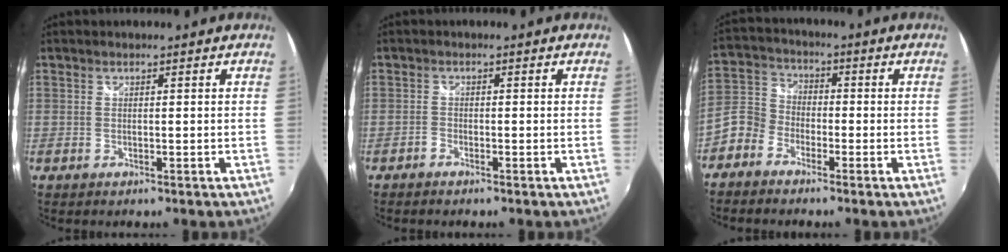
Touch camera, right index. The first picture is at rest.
{"total": 1.0, "force": [-1.0, 0.3, 0.3], "torque": [-0.012, 0.001, -0.021]}
{"total": 6.9, "force": [-4.3, 5.0, 2.1], "torque": [-0.047, 0.022, -0.102]}